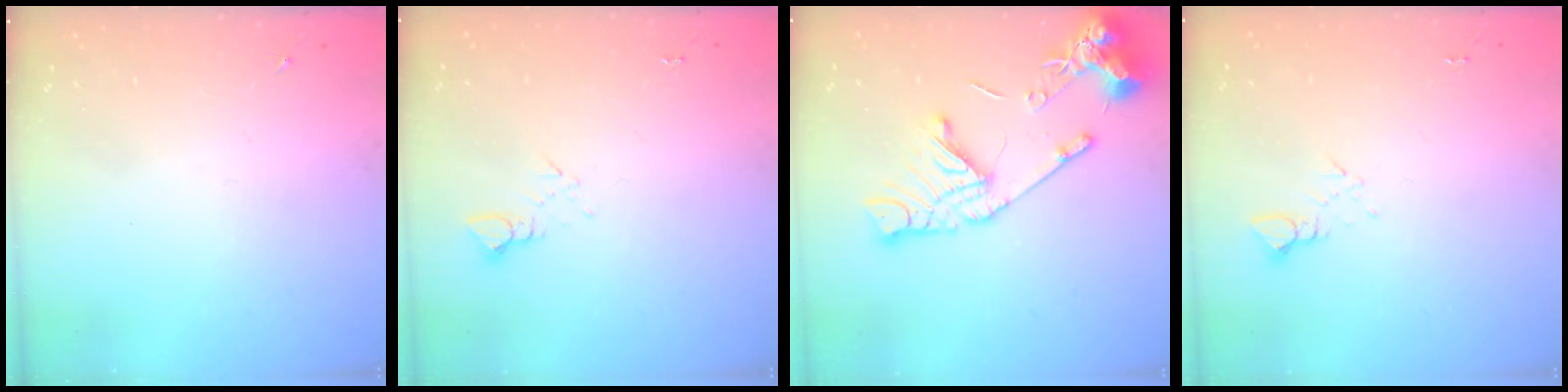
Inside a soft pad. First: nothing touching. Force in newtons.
{"total": 2.7, "press": 2.7, "slide": 0.2}
{"total": 16.8, "press": 16.6, "slide": 1.9}
{"total": 2.7, "press": 2.7, "slide": 0.2}